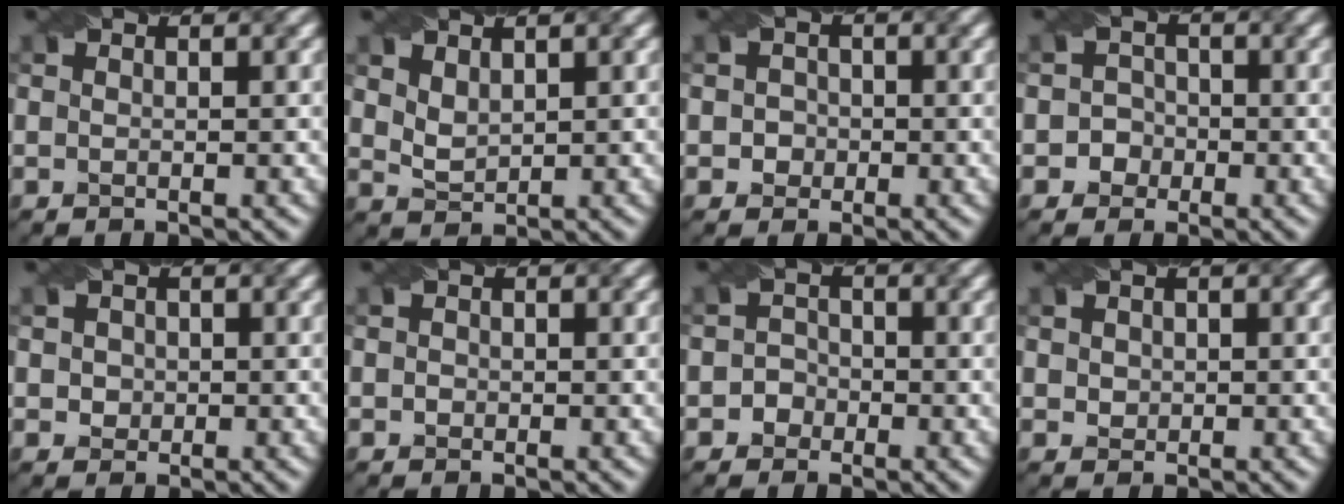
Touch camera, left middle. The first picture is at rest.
{"total": 2.1, "force": [1.4, 1.1, 1.1], "torque": [-0.024, -0.001, 0.034]}
{"total": 1.5, "force": [-0.1, 1.5, 0.3], "torque": [0.007, 0.001, -0.004]}
{"total": 2.0, "force": [-0.7, 1.9, 0.1], "torque": [0.023, 0.005, -0.017]}
{"total": 1.4, "force": [0.3, 1.3, 0.4], "torque": [-0.002, 0.003, 0.006]}
{"total": 0.5, "force": [0.0, 0.5, 0.1], "torque": [-0.001, -0.002, -0.004]}
{"total": 1.6, "force": [-0.7, 1.4, 0.1], "torque": [0.016, 0.005, -0.019]}
{"total": 1.1, "force": [0.4, 1.0, 0.3], "torque": [-0.003, 0.002, 0.007]}